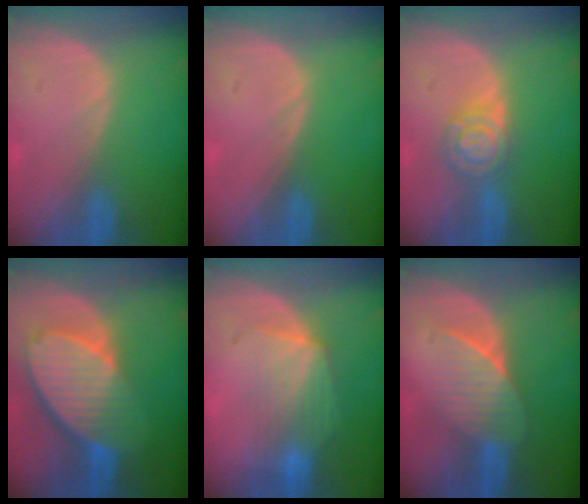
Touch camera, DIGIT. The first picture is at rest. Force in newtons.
{"total": 0.0}
{"total": 5.5, "press": 5.5, "slide": 0.2}
{"total": 10.3, "press": 9.0, "slide": 5.1}
{"total": 6.9, "press": 6.5, "slide": 2.4}
{"total": 6.6, "press": 6.1, "slide": 2.5}